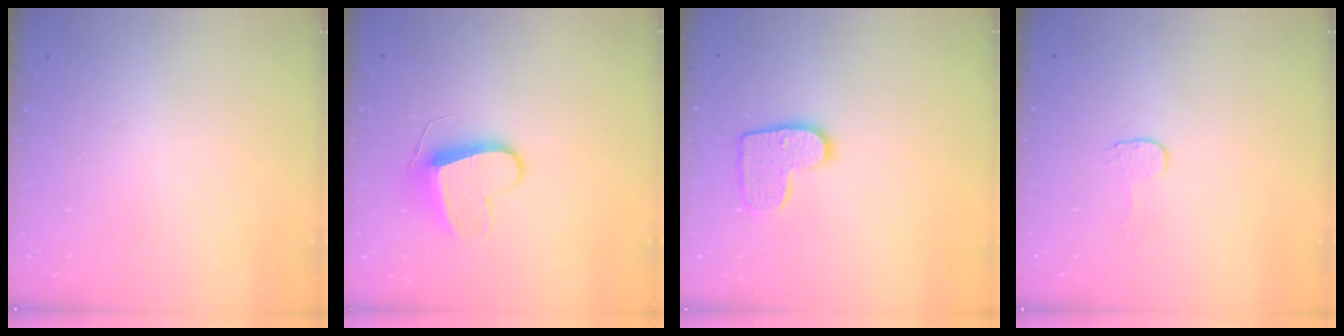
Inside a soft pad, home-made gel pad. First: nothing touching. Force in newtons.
{"total": 9.5, "press": 9.5, "slide": 0.7}
{"total": 10.4, "press": 10.4, "slide": 0.5}
{"total": 2.9, "press": 2.9, "slide": 0.3}